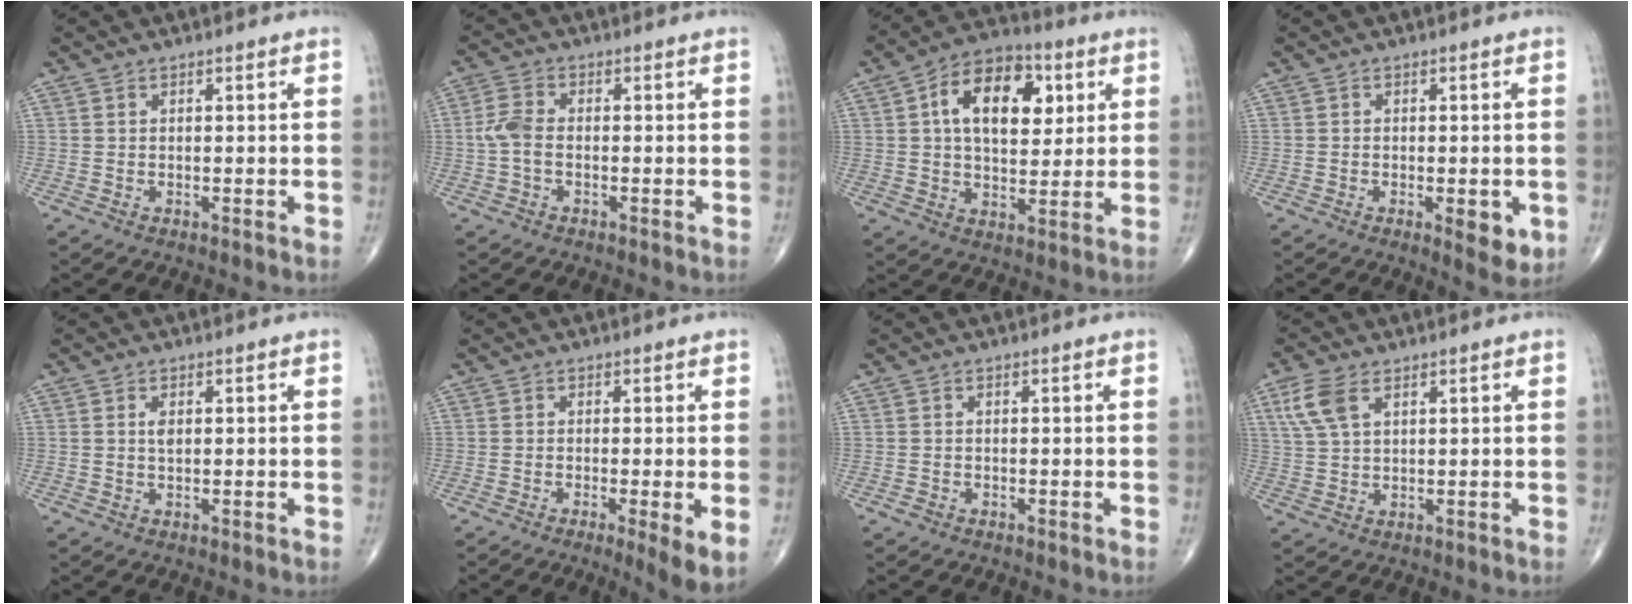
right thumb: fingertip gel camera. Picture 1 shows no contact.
{"total": 4.3, "force": [-0.7, 2.5, 3.4], "torque": [-0.080, 0.012, -0.020]}
{"total": 15.4, "force": [4.2, 9.3, 11.6], "torque": [-0.156, 0.003, 0.063]}
{"total": 5.5, "force": [-1.6, 2.2, 4.8], "torque": [-0.051, -0.008, -0.016]}
{"total": 1.6, "force": [0.3, 0.9, 1.4], "torque": [-0.025, -0.001, 0.005]}
{"total": 5.7, "force": [-1.7, 0.8, 5.3], "torque": [-0.089, -0.018, -0.029]}
{"total": 0.8, "force": [-0.6, 0.6, 0.2], "torque": [-0.004, 0.004, -0.011]}
{"total": 6.1, "force": [2.8, 3.2, 4.4], "torque": [-0.107, 0.003, 0.062]}